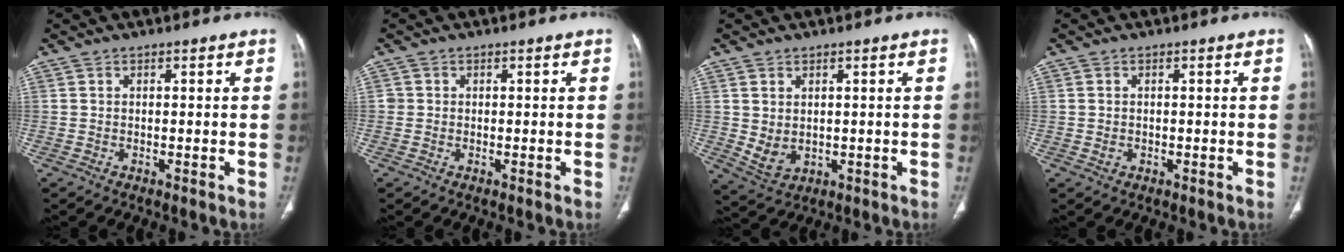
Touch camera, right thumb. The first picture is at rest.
{"total": 0.8, "force": [0.0, 0.8, 0.1], "torque": [0.004, 0.004, 0.000]}
{"total": 4.6, "force": [0.4, 3.3, 3.1], "torque": [-0.057, -0.007, 0.026]}
{"total": 1.1, "force": [-0.2, 1.0, 0.6], "torque": [-0.014, 0.001, 0.000]}